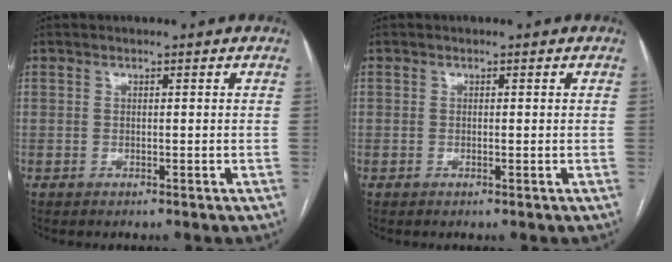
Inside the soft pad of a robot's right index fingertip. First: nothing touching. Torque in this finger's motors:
{"motor_torque": [0.04, -0.03, -0.02, 0.01]}